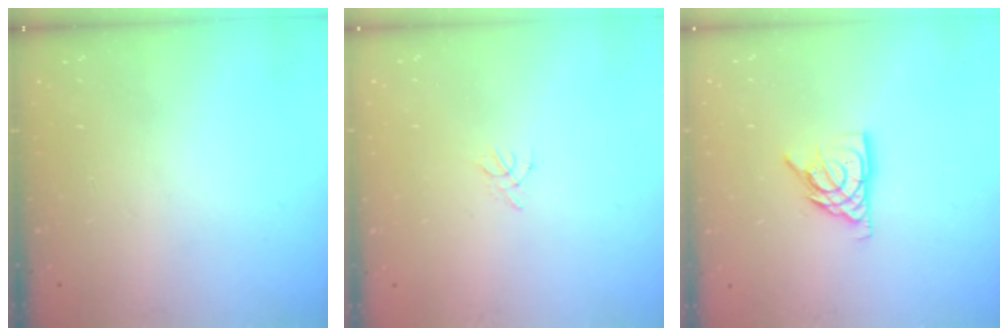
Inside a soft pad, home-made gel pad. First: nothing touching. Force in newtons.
{"total": 1.3, "press": 1.2, "slide": 0.4}
{"total": 9.0, "press": 9.0, "slide": 0.6}